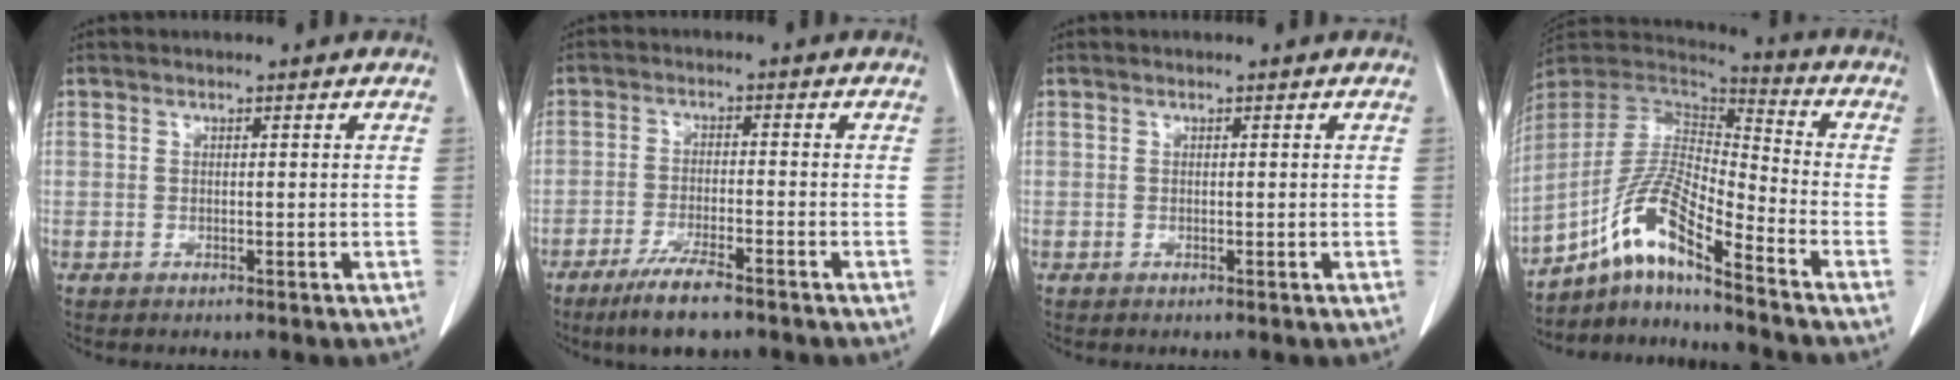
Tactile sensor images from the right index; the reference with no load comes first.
{"total": 7.5, "force": [-5.5, 1.0, 5.0], "torque": [-0.092, -0.017, -0.092]}
{"total": 0.0}
{"total": 13.6, "force": [-8.7, 1.6, 10.3], "torque": [-0.214, 0.009, -0.162]}